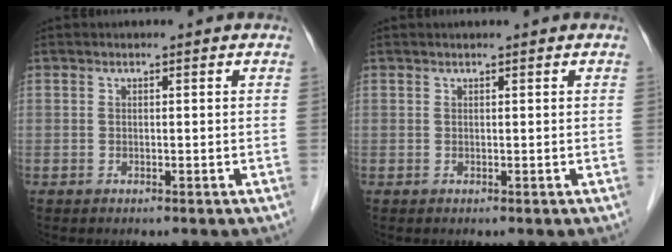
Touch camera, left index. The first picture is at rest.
{"total": 0.0}